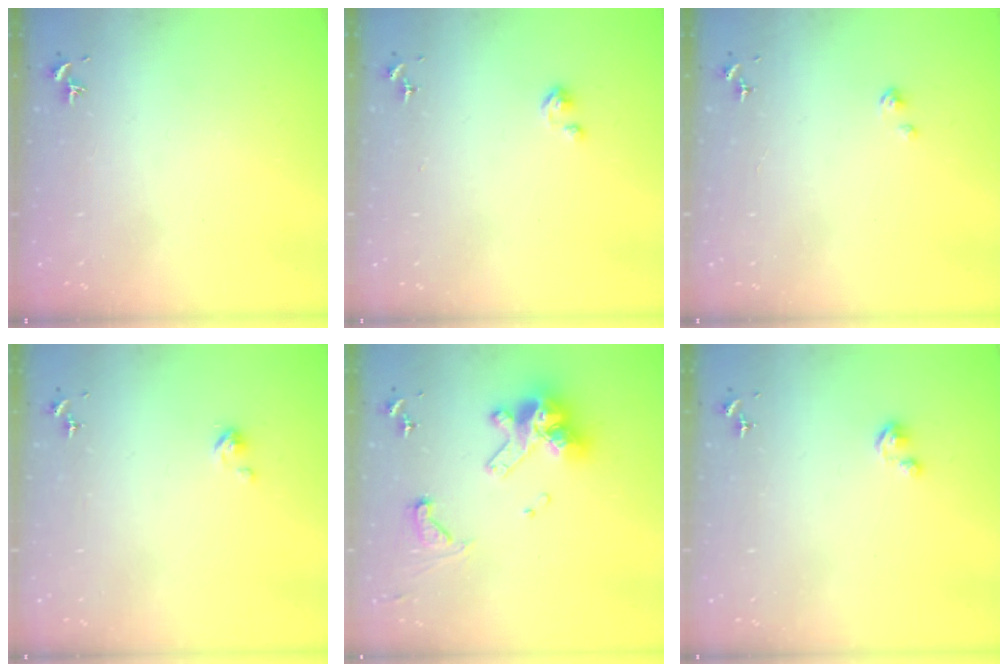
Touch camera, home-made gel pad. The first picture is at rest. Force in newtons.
{"total": 3.1, "press": 3.1, "slide": 0.2}
{"total": 1.9, "press": 1.9, "slide": 0.2}
{"total": 3.6, "press": 3.6, "slide": 0.3}
{"total": 15.8, "press": 15.7, "slide": 1.9}
{"total": 2.6, "press": 2.6, "slide": 0.3}